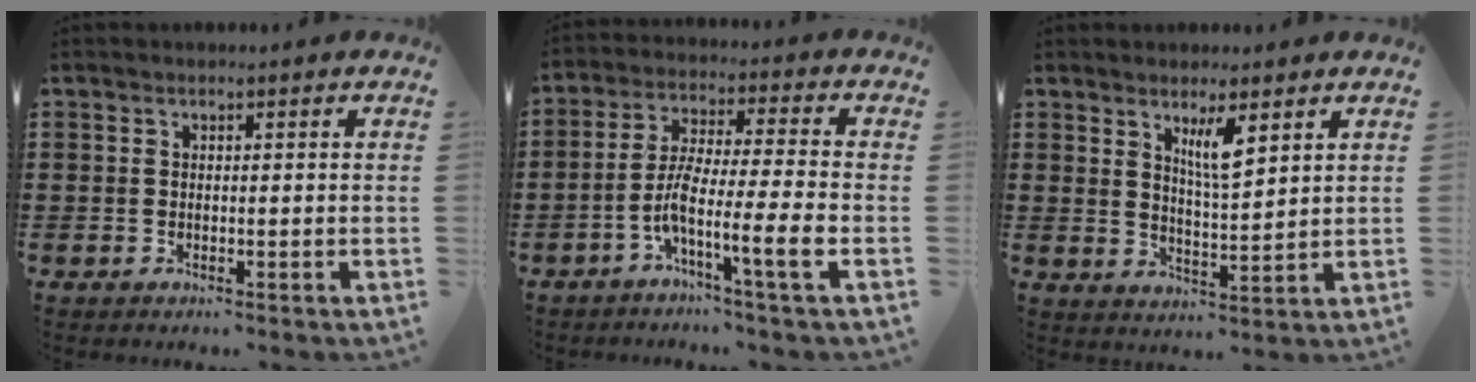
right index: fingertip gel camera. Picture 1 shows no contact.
{"total": 8.3, "force": [-3.7, 0.3, 7.4], "torque": [-0.149, -0.012, -0.077]}
{"total": 4.9, "force": [2.8, 1.0, 3.9], "torque": [-0.077, 0.001, 0.046]}